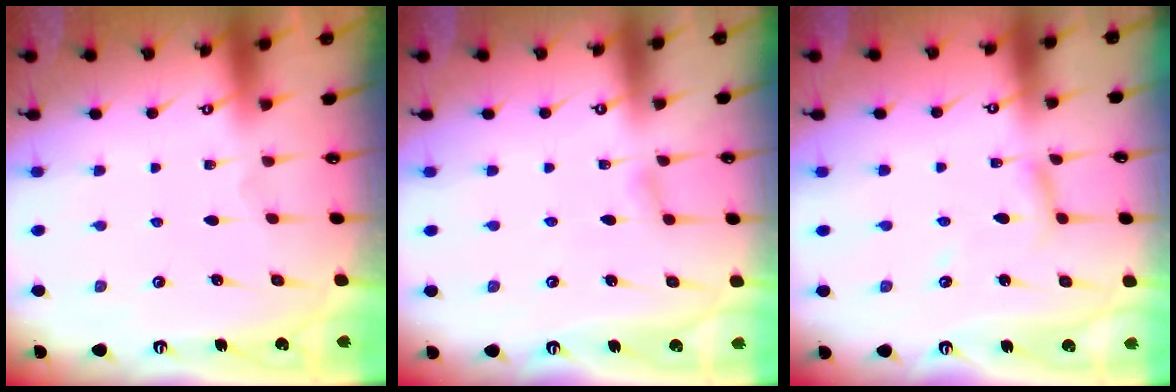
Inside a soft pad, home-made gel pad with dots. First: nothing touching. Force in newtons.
{"total": 6.2, "press": 6.2, "slide": 0.5}
{"total": 5.0, "press": 4.9, "slide": 0.3}